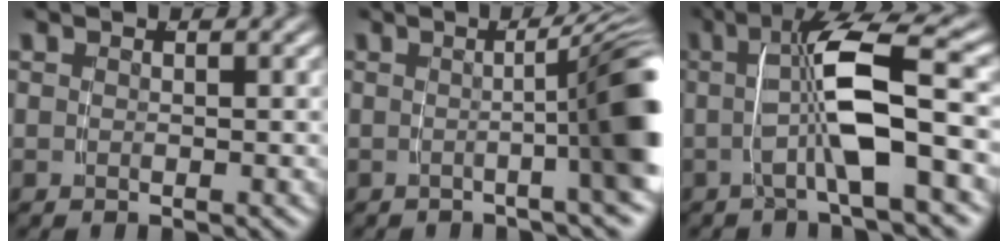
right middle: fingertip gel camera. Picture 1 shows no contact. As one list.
[{"total": 8.1, "force": [-0.7, 1.7, 7.9], "torque": [-0.071, 0.021, -0.020]}, {"total": 6.2, "force": [0.0, 1.1, 6.1], "torque": [-0.109, 0.005, 0.004]}]